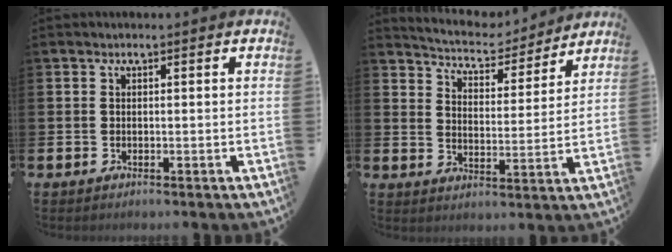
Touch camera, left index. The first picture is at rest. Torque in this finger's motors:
{"motor_torque": [1.04, -1.10, 0.43, 0.06]}